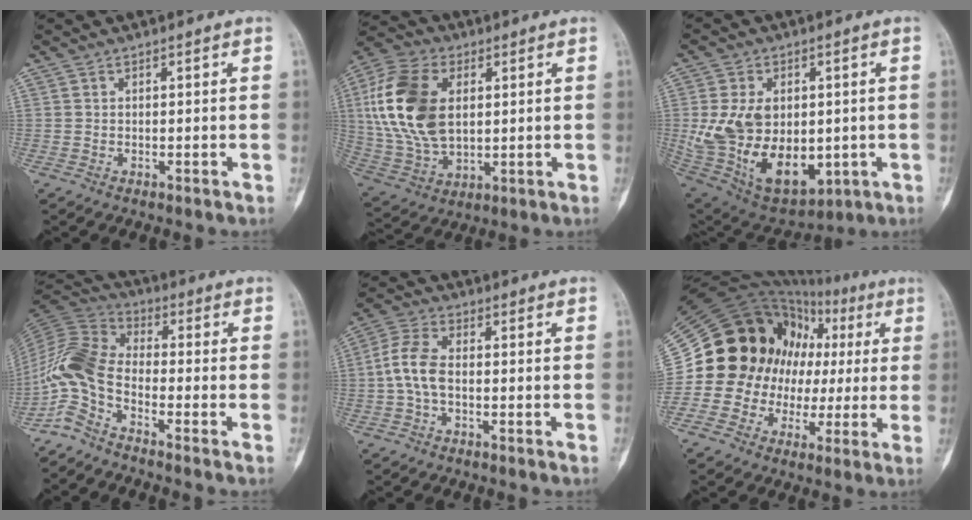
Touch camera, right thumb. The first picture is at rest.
{"total": 19.1, "force": [3.4, 11.9, 14.6], "torque": [-0.295, -0.002, 0.067]}
{"total": 20.2, "force": [-0.4, 13.1, 15.4], "torque": [-0.270, -0.008, 0.027]}
{"total": 9.4, "force": [-4.8, 4.2, 6.9], "torque": [-0.150, 0.052, -0.120]}
{"total": 6.9, "force": [-0.9, 3.9, 5.6], "torque": [-0.127, 0.021, -0.025]}
{"total": 24.5, "force": [1.6, 20.6, 13.1], "torque": [-0.186, 0.089, 0.035]}